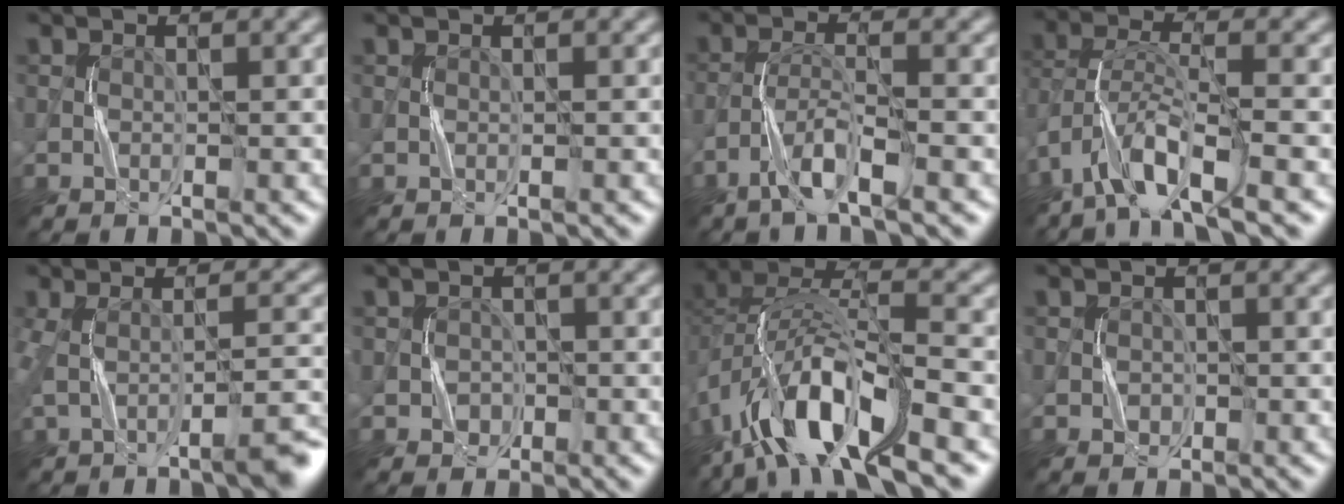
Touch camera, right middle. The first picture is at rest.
{"total": 0.0}
{"total": 3.7, "force": [-2.5, 0.5, 2.6], "torque": [-0.051, 0.006, -0.053]}
{"total": 6.8, "force": [-4.3, 1.9, 4.9], "torque": [-0.093, 0.003, -0.085]}
{"total": 5.7, "force": [-2.0, 1.4, 5.1], "torque": [-0.073, -0.004, -0.039]}
{"total": 1.1, "force": [-0.3, 1.0, -0.2], "torque": [0.010, 0.001, -0.004]}
{"total": 11.0, "force": [-6.7, 4.1, 7.7], "torque": [-0.139, 0.008, -0.133]}
{"total": 0.7, "force": [-0.2, 0.7, -0.1], "torque": [0.004, 0.001, -0.003]}